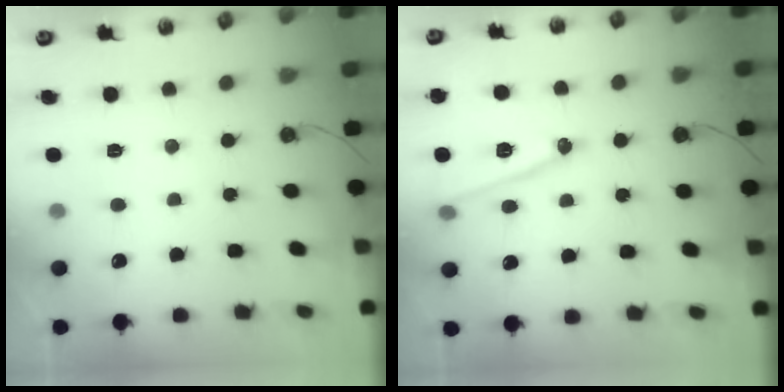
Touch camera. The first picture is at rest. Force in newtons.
{"total": 13.2, "press": 12.7, "slide": 3.5}